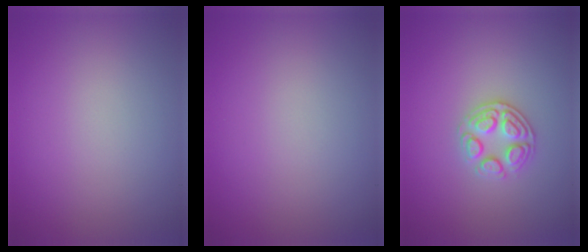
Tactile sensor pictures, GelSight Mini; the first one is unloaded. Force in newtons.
{"total": 0.0}
{"total": 2.6, "press": 2.5, "slide": 0.9}